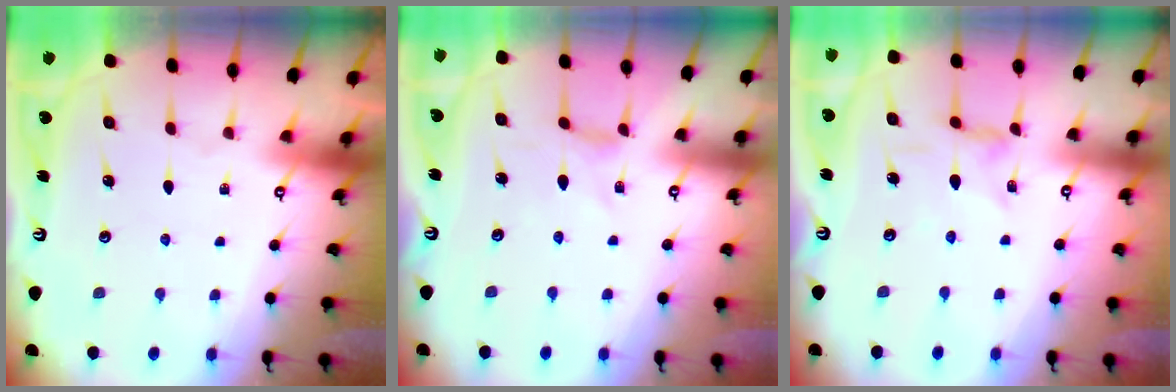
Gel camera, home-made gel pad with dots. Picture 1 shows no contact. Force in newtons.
{"total": 0.0}
{"total": 2.2, "press": 2.1, "slide": 0.5}